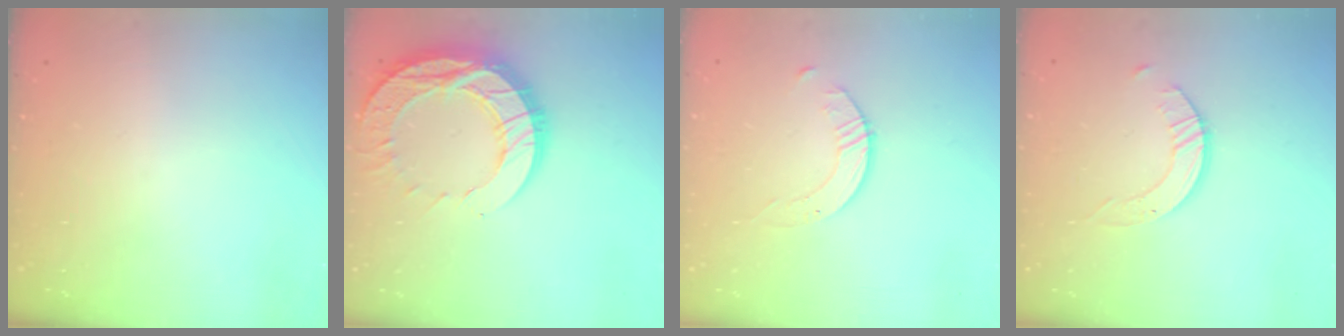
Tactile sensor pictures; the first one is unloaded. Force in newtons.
{"total": 19.4, "press": 19.4, "slide": 1.8}
{"total": 2.8, "press": 2.8, "slide": 0.3}
{"total": 2.9, "press": 2.9, "slide": 0.3}